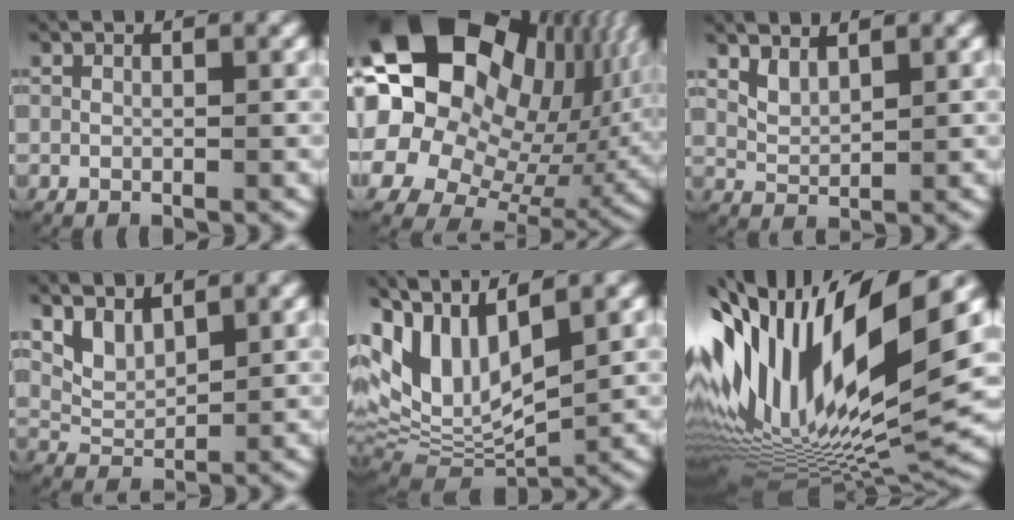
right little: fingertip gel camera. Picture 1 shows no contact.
{"total": 29.5, "force": [4.1, 22.5, 18.7], "torque": [-0.308, 0.002, 0.040]}
{"total": 1.9, "force": [1.1, 1.2, 1.0], "torque": [-0.030, -0.008, 0.027]}
{"total": 3.8, "force": [1.7, 2.7, 2.1], "torque": [-0.057, -0.008, 0.033]}
{"total": 13.8, "force": [2.4, 10.4, 8.7], "torque": [-0.188, -0.011, 0.038]}
{"total": 20.5, "force": [1.6, 12.3, 16.4], "torque": [-0.303, -0.008, 0.030]}